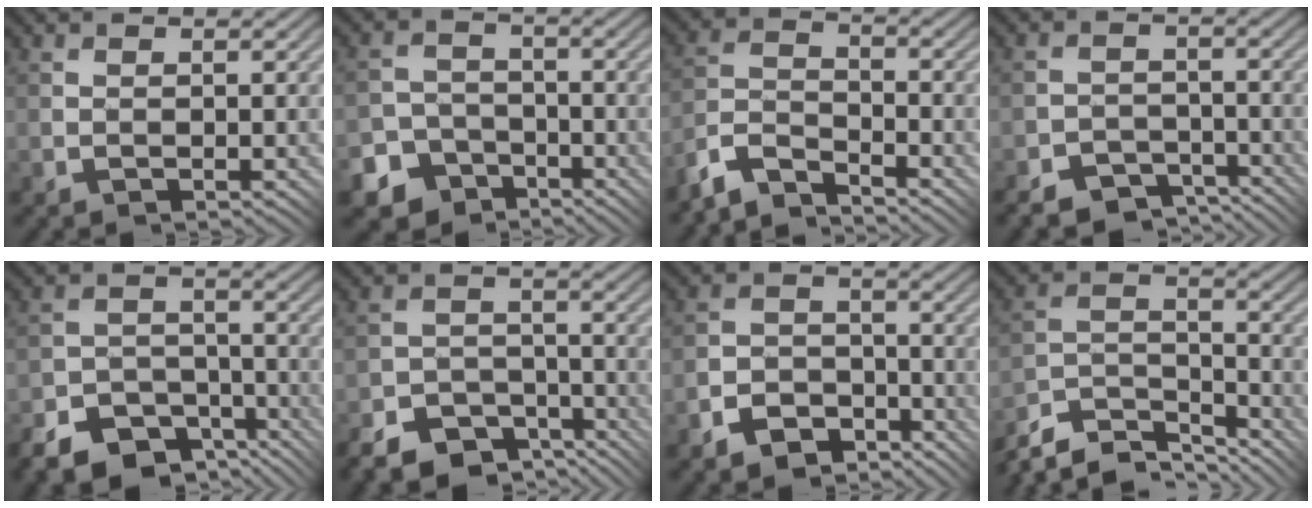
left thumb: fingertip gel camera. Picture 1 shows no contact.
{"total": 8.7, "force": [-5.9, 6.2, 1.4], "torque": [-0.035, -0.018, -0.115]}
{"total": 6.1, "force": [-5.5, 1.5, 2.2], "torque": [-0.046, 0.004, -0.125]}
{"total": 5.8, "force": [-5.0, 2.6, 1.5], "torque": [-0.024, -0.001, -0.082]}
{"total": 10.6, "force": [-7.8, 6.0, 3.9], "torque": [-0.080, -0.008, -0.122]}
{"total": 9.3, "force": [-7.3, 4.8, 3.2], "torque": [-0.059, -0.005, -0.113]}
{"total": 6.0, "force": [-4.5, 3.5, 2.1], "torque": [-0.043, -0.004, -0.087]}
{"total": 10.2, "force": [-9.1, 2.6, 3.9], "torque": [-0.085, 0.010, -0.171]}